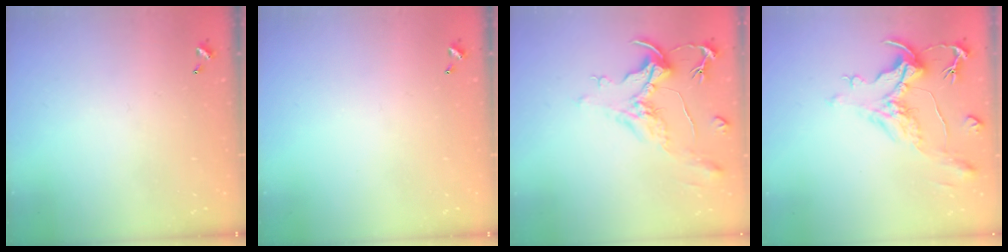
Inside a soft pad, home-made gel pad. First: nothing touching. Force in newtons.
{"total": 0.0}
{"total": 2.2, "press": 1.7, "slide": 1.3}
{"total": 1.6, "press": 0.1, "slide": 1.6}